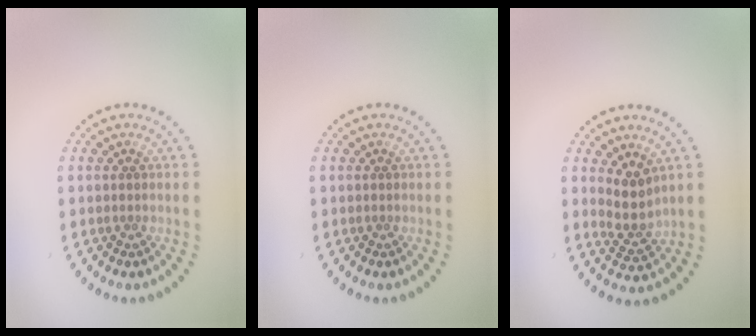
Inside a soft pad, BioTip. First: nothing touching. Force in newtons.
{"total": 0.0}
{"total": 2.7, "press": 2.3, "slide": 1.5}